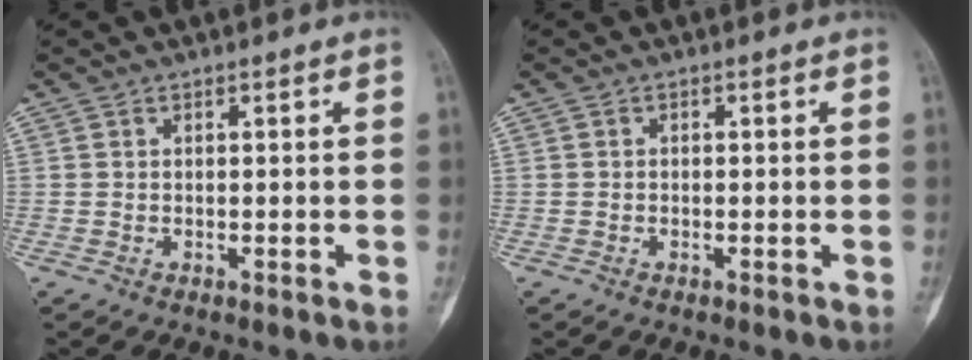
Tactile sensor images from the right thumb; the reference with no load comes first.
{"total": 0.0}